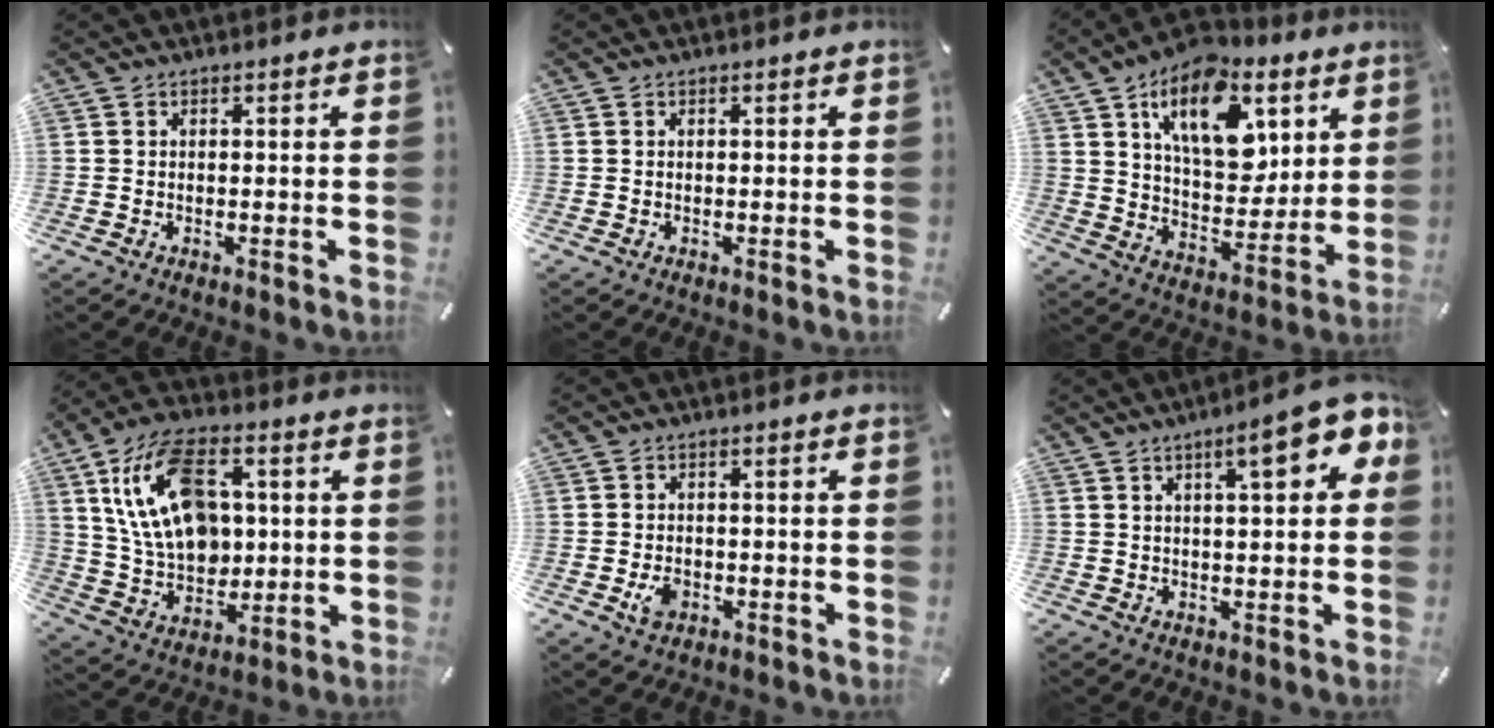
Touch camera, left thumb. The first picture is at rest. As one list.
[{"total": 0.0}, {"total": 18.3, "force": [8.8, 10.9, 11.7], "torque": [-0.177, -0.032, 0.154]}, {"total": 18.7, "force": [4.3, 13.0, 12.7], "torque": [-0.255, 0.004, 0.077]}, {"total": 3.4, "force": [-1.1, 2.5, 2.0], "torque": [-0.048, 0.001, -0.021]}, {"total": 10.7, "force": [5.0, 3.1, 9.0], "torque": [-0.121, -0.020, 0.074]}]